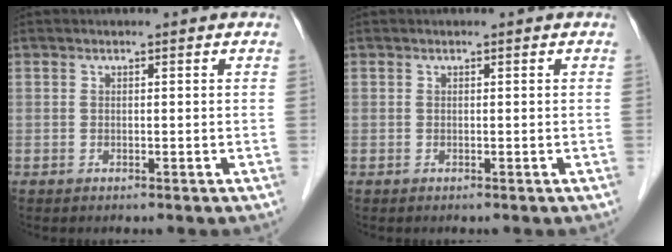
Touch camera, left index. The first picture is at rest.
{"total": 0.0}